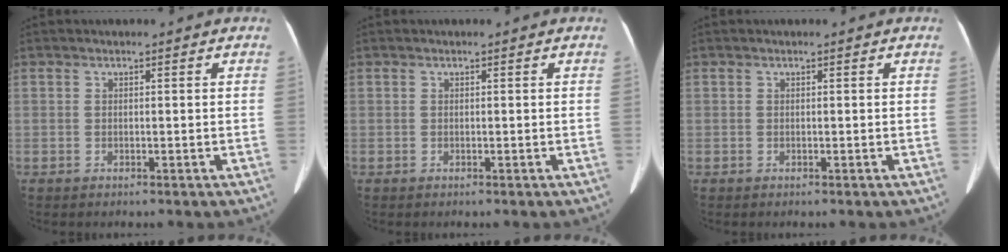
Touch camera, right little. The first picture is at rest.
{"total": 0.0}
{"total": 0.0}